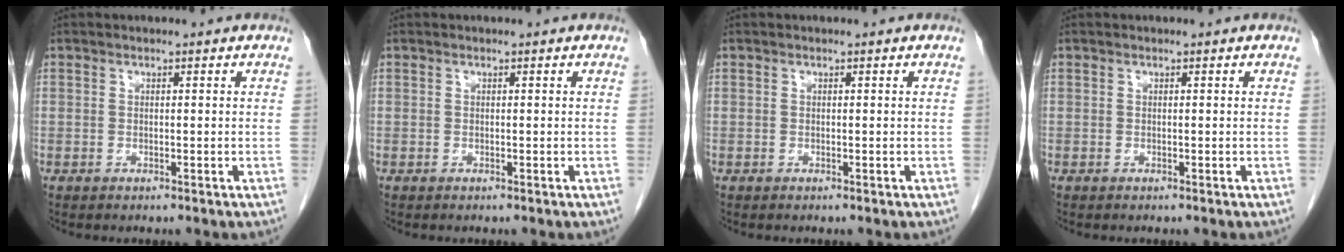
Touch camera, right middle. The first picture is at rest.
{"total": 0.0}
{"total": 0.0}
{"total": 0.0}